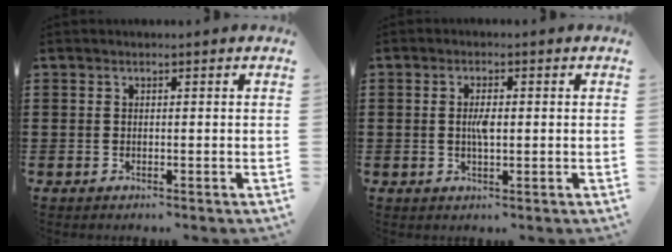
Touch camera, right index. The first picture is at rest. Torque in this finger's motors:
{"motor_torque": [0.14, 0.25, 0.12, 0.01]}